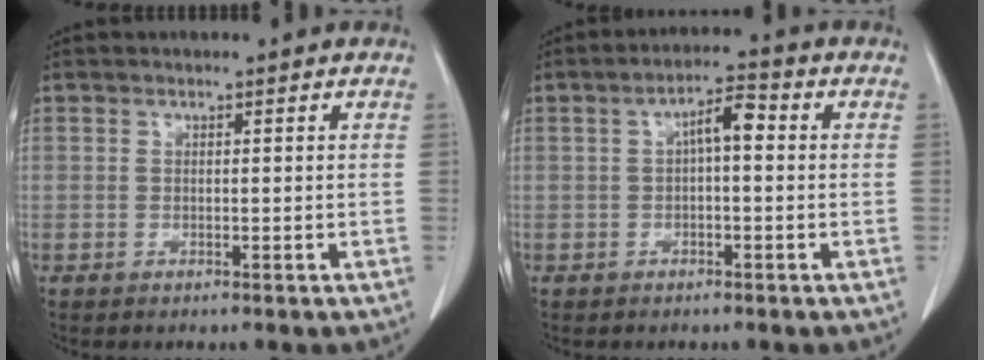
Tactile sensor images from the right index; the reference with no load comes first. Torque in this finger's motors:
{"motor_torque": [0.54, 0.01, 0.21, 0.08]}